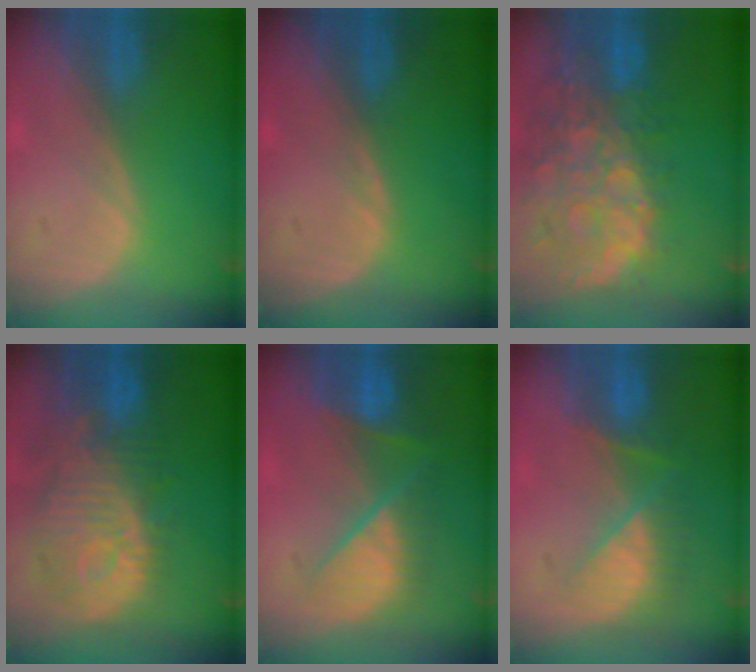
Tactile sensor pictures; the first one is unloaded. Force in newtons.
{"total": 0.5, "press": 0.5, "slide": 0.2}
{"total": 14.0, "press": 11.3, "slide": 8.2}
{"total": 12.7, "press": 11.3, "slide": 5.8}
{"total": 9.1, "press": 8.0, "slide": 4.3}
{"total": 7.8, "press": 7.2, "slide": 3.1}